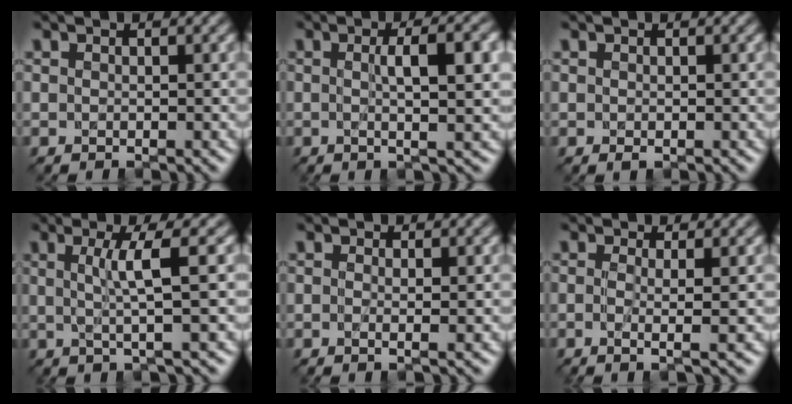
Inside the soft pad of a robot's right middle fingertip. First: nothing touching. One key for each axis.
{"total": 5.6, "fx": 0.5, "fy": 1.4, "fz": 5.4, "tx": -0.071, "ty": 0.008, "tz": 0.005}
{"total": 0.0}
{"total": 4.0, "fx": 0.5, "fy": 0.4, "fz": 3.9, "tx": -0.071, "ty": 0.003, "tz": 0.009}
{"total": 0.6, "fx": -0.1, "fy": -0.1, "fz": 0.6, "tx": -0.015, "ty": -0.003, "tz": -0.004}
{"total": 2.1, "fx": -0.2, "fy": 0.3, "fz": 2.1, "tx": -0.038, "ty": -0.005, "tz": -0.009}